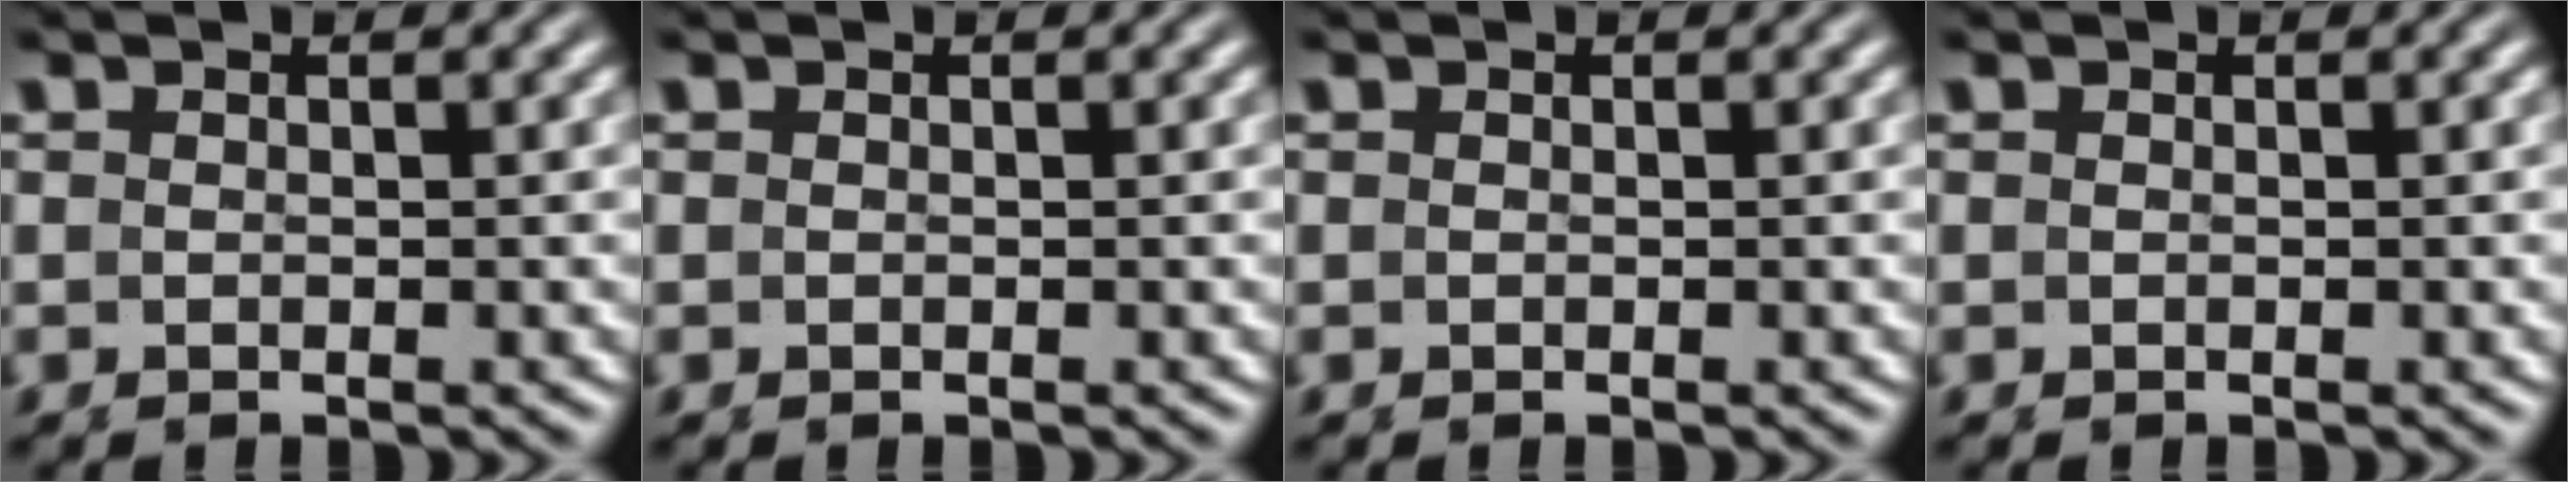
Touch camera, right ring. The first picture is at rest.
{"total": 1.5, "force": [-0.3, -1.4, -0.5], "torque": [0.016, -0.011, 0.006]}
{"total": 0.0}
{"total": 0.0}